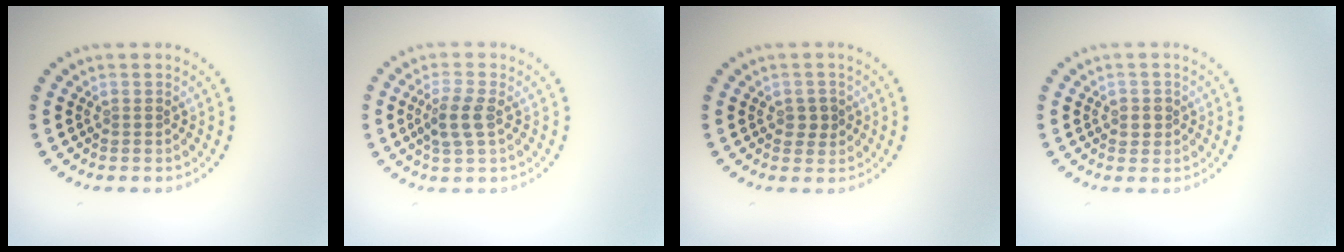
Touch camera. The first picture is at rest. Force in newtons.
{"total": 2.4, "press": 2.3, "slide": 0.8}
{"total": 1.5, "press": 1.4, "slide": 0.4}
{"total": 1.2, "press": 1.1, "slide": 0.5}